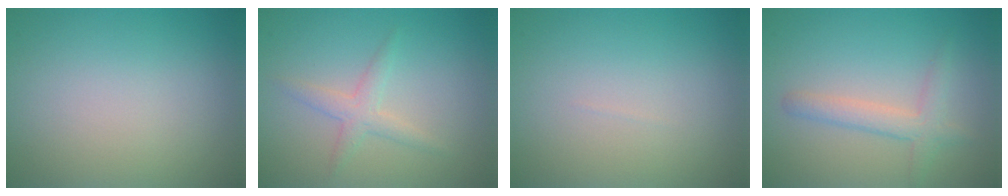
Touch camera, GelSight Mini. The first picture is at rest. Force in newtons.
{"total": 1.9, "press": 1.9, "slide": 0.0}
{"total": 0.0}
{"total": 2.5, "press": 2.5, "slide": 0.2}